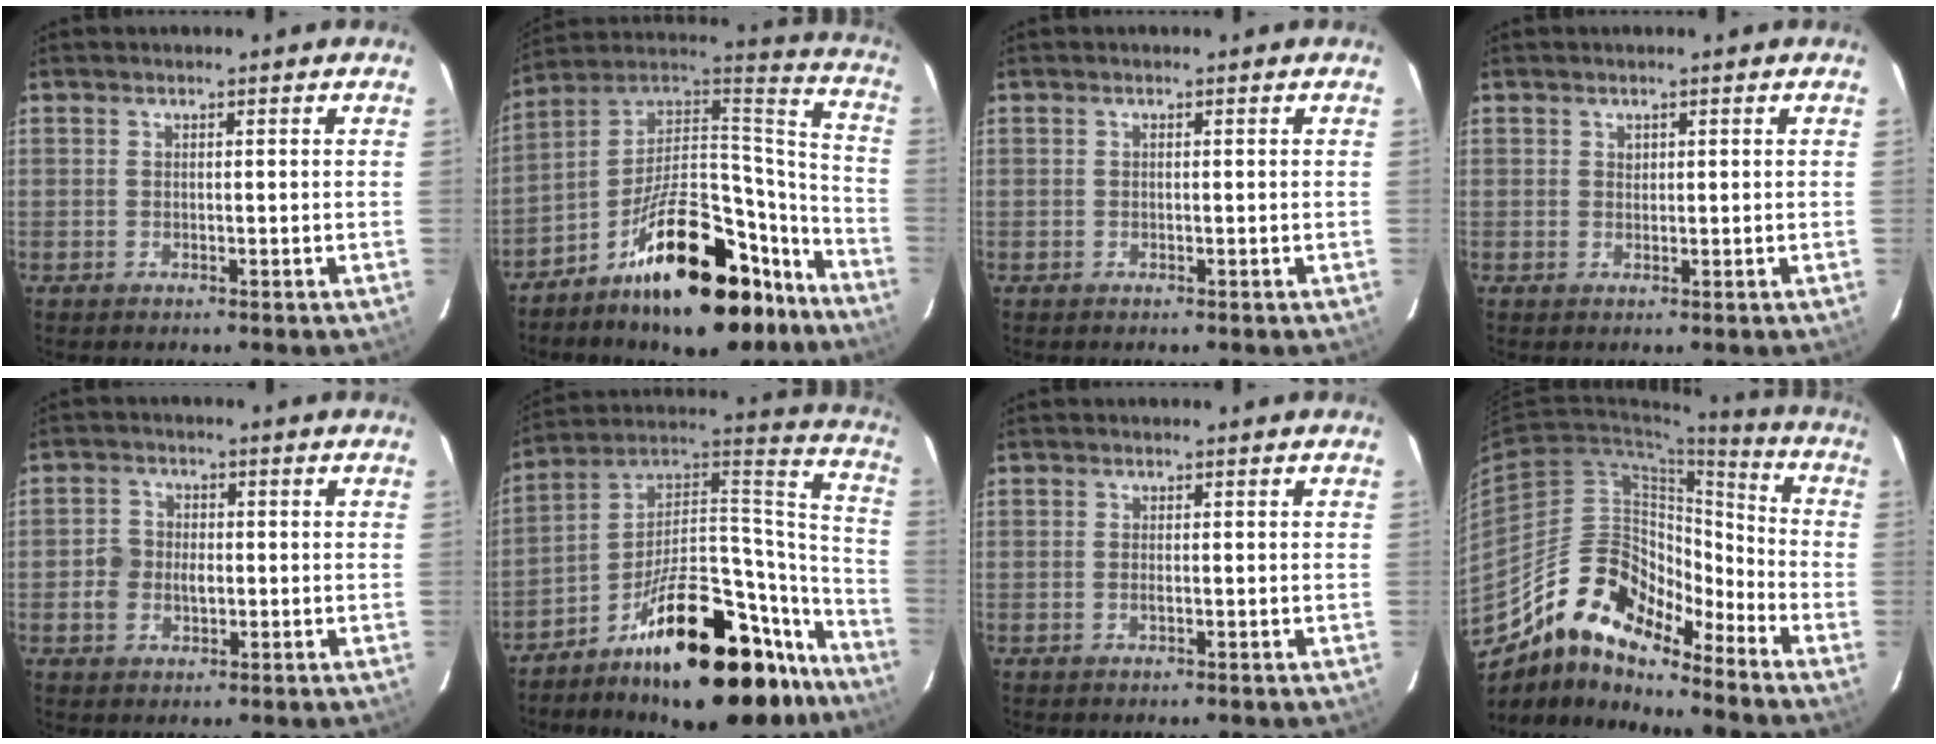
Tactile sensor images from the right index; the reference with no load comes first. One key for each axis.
{"total": 26.3, "fx": -16.7, "fy": 11.6, "fz": 16.7, "tx": -0.248, "ty": 0.057, "tz": -0.245}
{"total": 0.0}
{"total": 0.8, "fx": 0.4, "fy": 0.6, "fz": 0.1, "tx": -0.001, "ty": 0.003, "tz": 0.007}
{"total": 4.2, "fx": -0.8, "fy": 3.6, "fz": 2.0, "tx": -0.040, "ty": 0.010, "tz": -0.015}
{"total": 29.1, "fx": -20.1, "fy": 11.0, "fz": 17.9, "tx": -0.222, "ty": 0.059, "tz": -0.295}
{"total": 0.8, "fx": -0.2, "fy": 0.1, "fz": 0.7, "tx": -0.016, "ty": 0.000, "tz": -0.004}
{"total": 17.2, "fx": -13.7, "fy": 5.8, "fz": 8.6, "tx": -0.142, "ty": 0.012, "tz": -0.252}